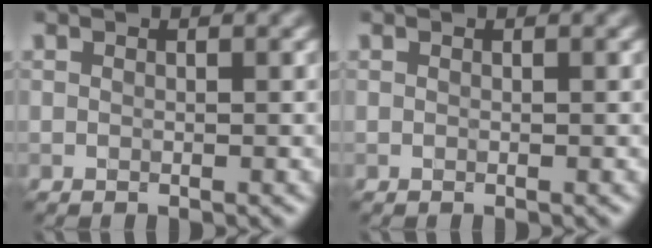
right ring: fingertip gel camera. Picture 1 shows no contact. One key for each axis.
{"total": 0.0}